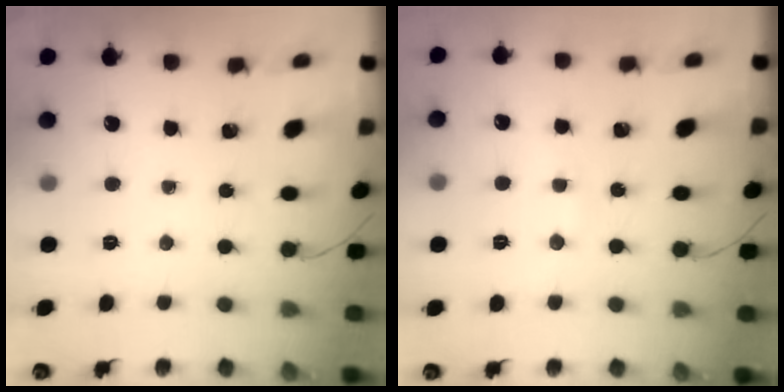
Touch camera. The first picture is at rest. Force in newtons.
{"total": 4.8, "press": 4.7, "slide": 1.3}